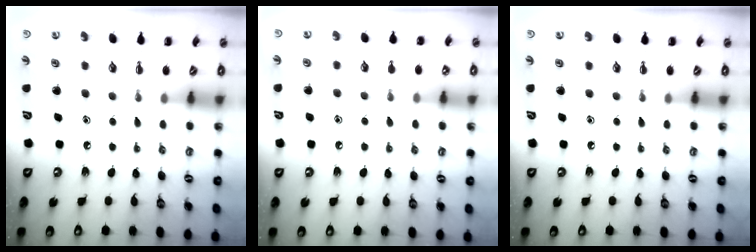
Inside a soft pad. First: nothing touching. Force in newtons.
{"total": 6.2, "press": 5.9, "slide": 2.0}
{"total": 0.0}